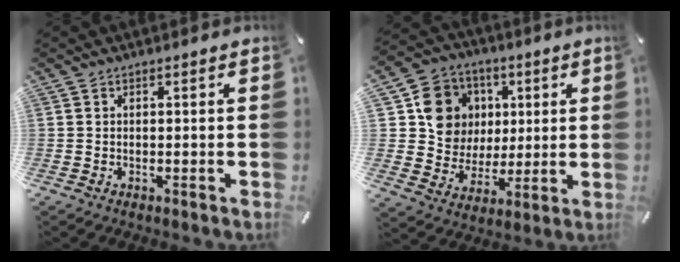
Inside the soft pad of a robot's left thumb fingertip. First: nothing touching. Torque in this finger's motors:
{"motor_torque": [1.32, 1.54, 0.33, -0.37, 0.22]}